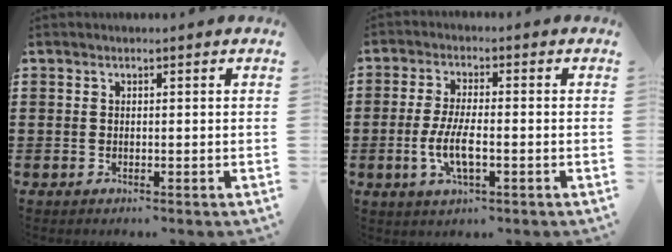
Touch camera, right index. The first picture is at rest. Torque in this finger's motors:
{"motor_torque": [1.65, 0.49, 0.63, 0.18]}